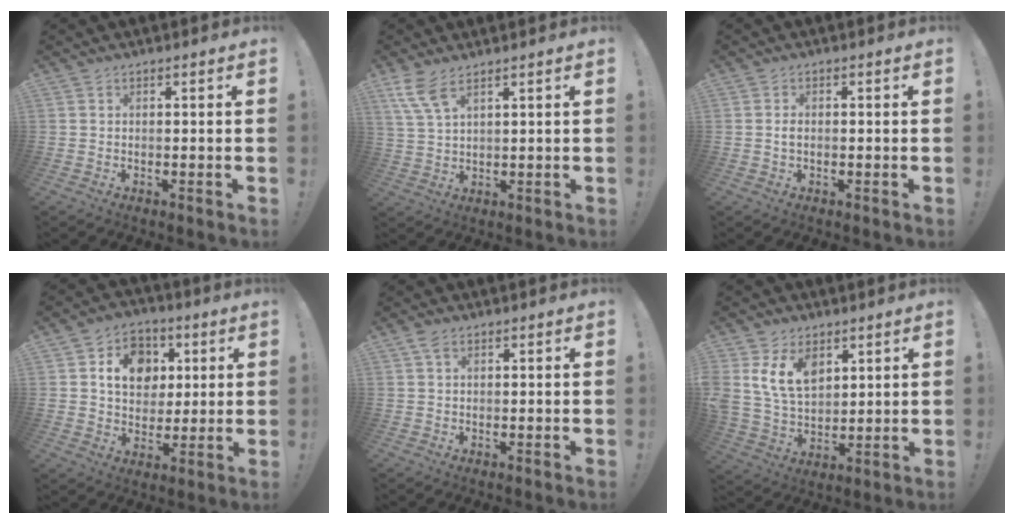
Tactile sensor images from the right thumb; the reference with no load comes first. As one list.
[{"total": 6.9, "force": [4.6, 1.9, 4.8], "torque": [-0.108, -0.013, 0.089]}, {"total": 1.2, "force": [-0.3, 0.7, 0.9], "torque": [-0.019, 0.004, -0.006]}, {"total": 12.9, "force": [4.0, 10.4, 6.4], "torque": [-0.093, -0.006, 0.080]}, {"total": 2.6, "force": [1.2, 1.5, 1.8], "torque": [-0.038, 0.004, 0.023]}, {"total": 12.8, "force": [6.1, 8.6, 7.3], "torque": [-0.143, -0.022, 0.120]}]